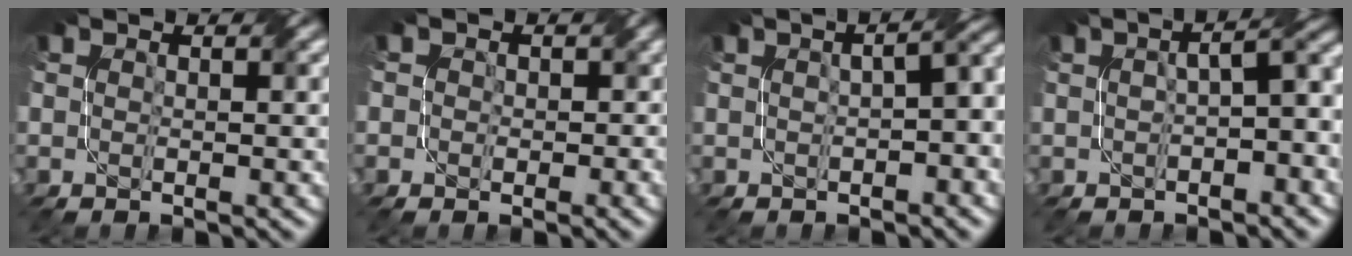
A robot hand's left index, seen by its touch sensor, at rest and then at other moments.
{"total": 2.7, "force": [0.3, 2.5, 0.8], "torque": [0.007, 0.010, -0.014]}
{"total": 5.9, "force": [0.3, 2.6, 5.3], "torque": [-0.032, 0.021, 0.006]}
{"total": 5.4, "force": [0.0, 1.7, 5.1], "torque": [-0.054, 0.019, 0.002]}